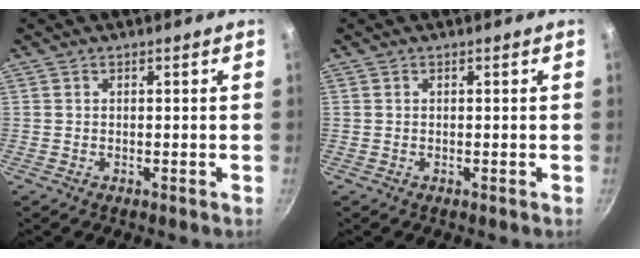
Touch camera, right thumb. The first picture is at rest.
{"total": 0.0}